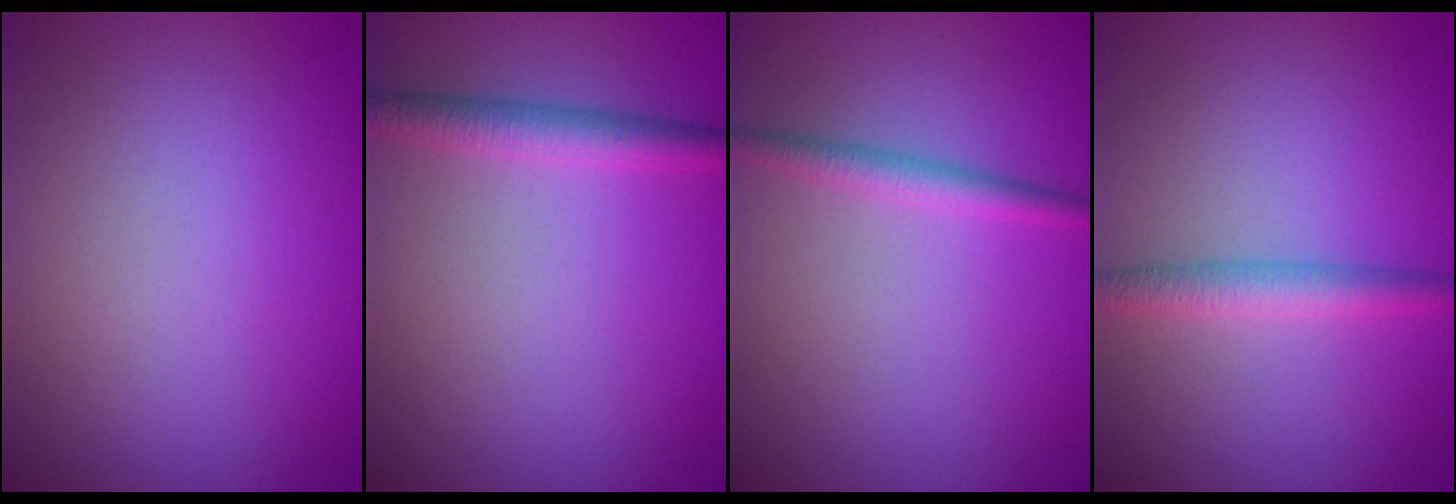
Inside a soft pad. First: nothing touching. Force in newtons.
{"total": 2.6, "press": 2.6, "slide": 0.1}
{"total": 1.9, "press": 1.9, "slide": 0.1}
{"total": 2.6, "press": 2.6, "slide": 0.1}